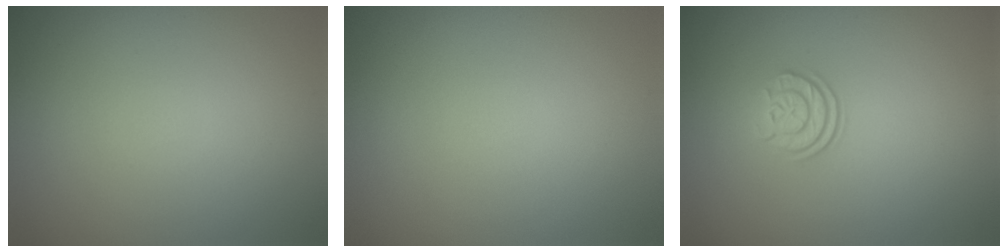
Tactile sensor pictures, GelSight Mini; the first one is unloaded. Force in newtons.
{"total": 0.0}
{"total": 2.4, "press": 1.8, "slide": 1.5}